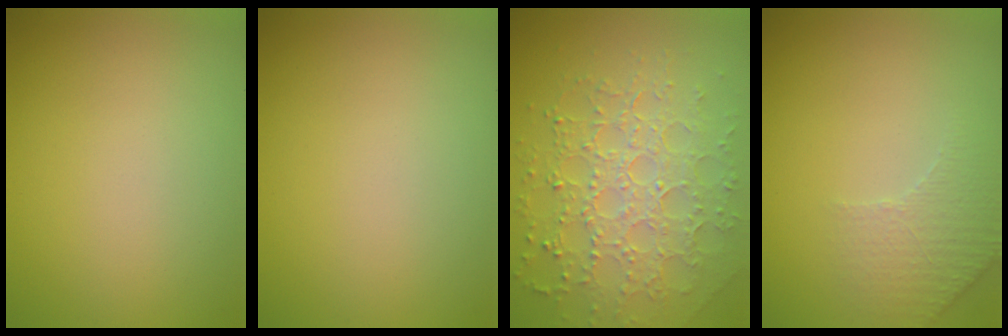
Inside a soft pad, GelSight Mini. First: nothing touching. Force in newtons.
{"total": 0.0}
{"total": 7.3, "press": 5.4, "slide": 5.0}
{"total": 2.8, "press": 2.7, "slide": 0.8}